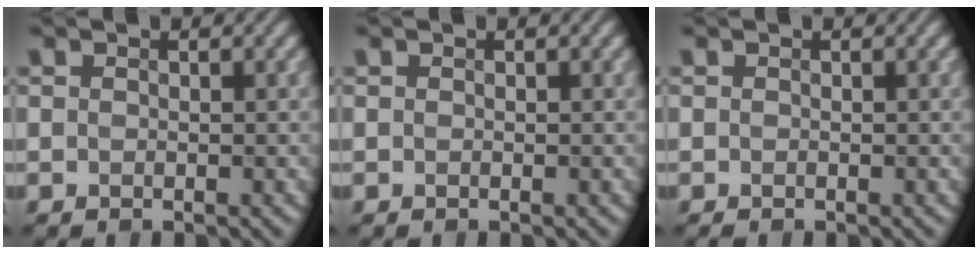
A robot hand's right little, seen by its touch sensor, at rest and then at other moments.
{"total": 0.0}
{"total": 0.0}